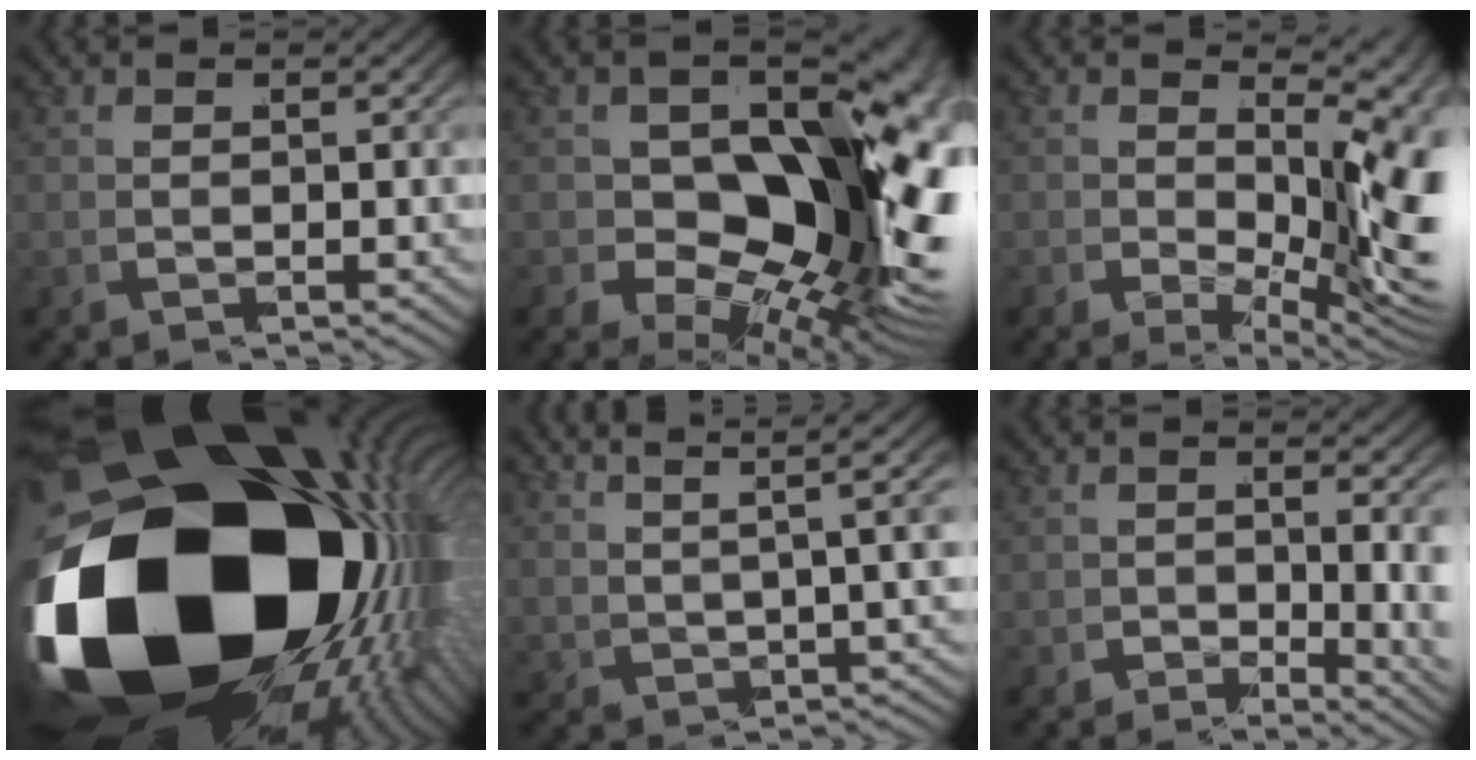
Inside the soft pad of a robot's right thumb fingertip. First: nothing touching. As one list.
[{"total": 21.4, "force": [-2.1, 13.6, 16.3], "torque": [-0.270, -0.079, -0.005]}, {"total": 7.7, "force": [-0.5, 3.8, 6.6], "torque": [-0.095, -0.039, 0.013]}, {"total": 49.2, "force": [-5.8, 29.8, 38.8], "torque": [-0.593, -0.113, -0.048]}, {"total": 6.6, "force": [4.4, 2.6, 4.2], "torque": [-0.040, 0.013, 0.074]}, {"total": 3.7, "force": [-1.3, 1.7, 3.1], "torque": [-0.050, -0.027, -0.011]}]